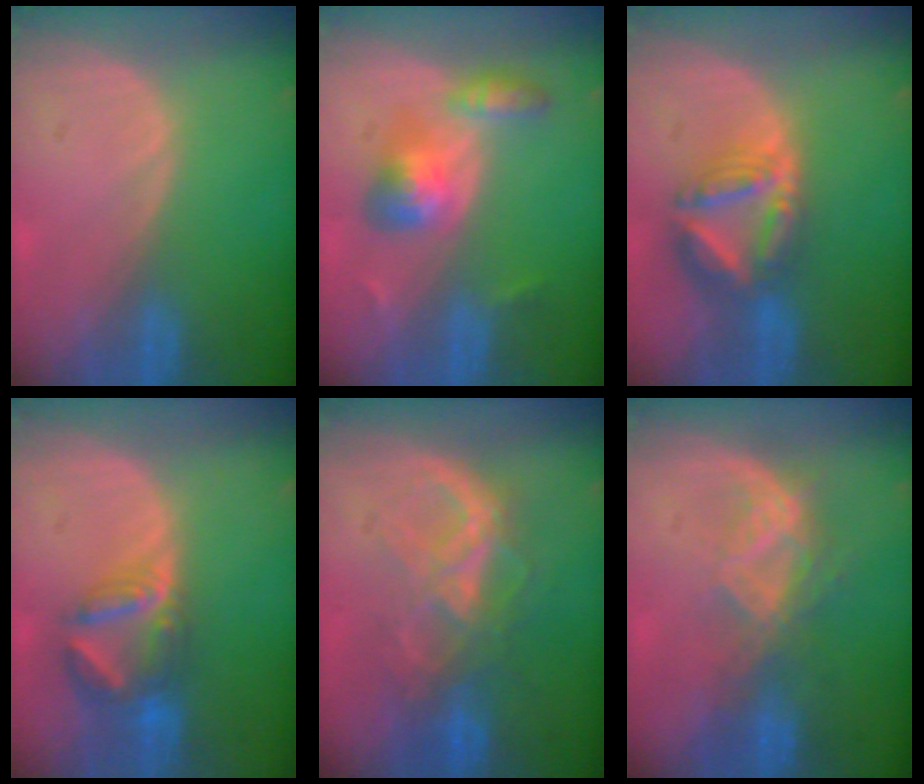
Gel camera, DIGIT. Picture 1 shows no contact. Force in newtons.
{"total": 5.7, "press": 5.6, "slide": 1.1}
{"total": 8.1, "press": 7.0, "slide": 4.0}
{"total": 6.9, "press": 6.4, "slide": 2.5}
{"total": 7.7, "press": 7.4, "slide": 2.0}
{"total": 6.8, "press": 6.3, "slide": 2.6}